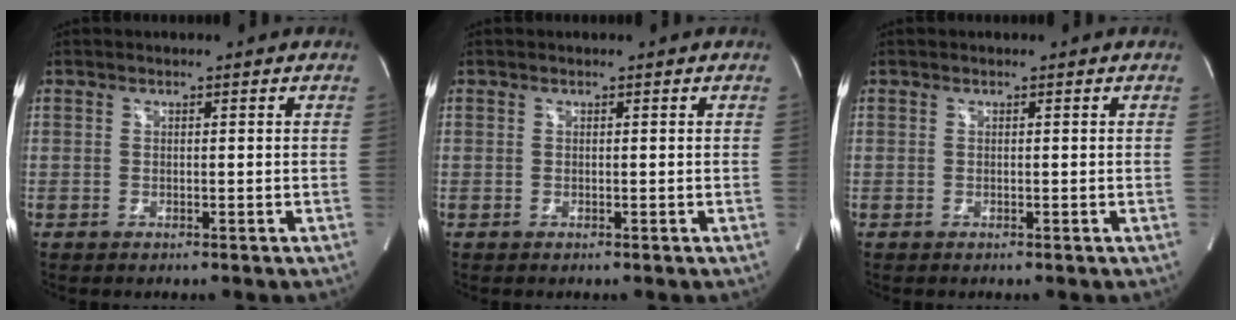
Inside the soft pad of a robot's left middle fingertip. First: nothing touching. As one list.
[{"total": 0.0}, {"total": 0.0}]